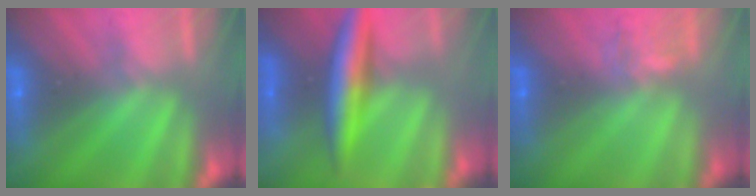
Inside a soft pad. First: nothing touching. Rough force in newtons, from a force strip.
{"total": 6.5}
{"total": 4.0}